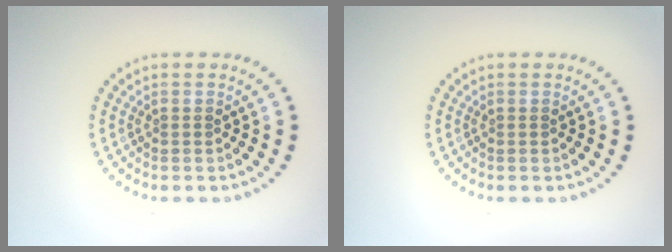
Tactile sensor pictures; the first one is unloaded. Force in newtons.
{"total": 0.0}